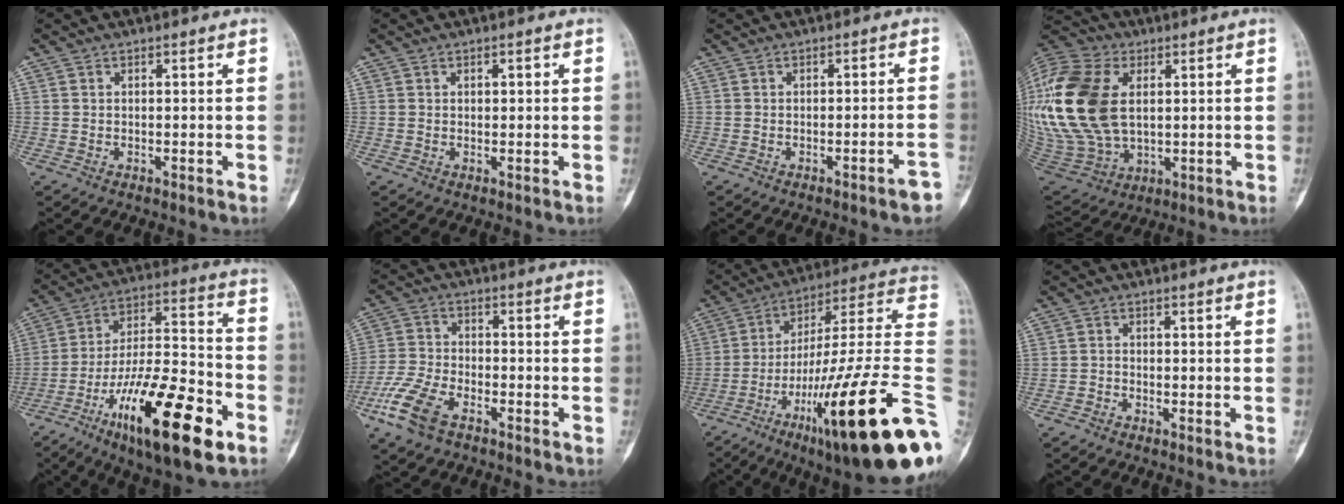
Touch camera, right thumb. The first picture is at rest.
{"total": 1.1, "force": [0.4, 0.7, 0.8], "torque": [-0.003, 0.001, 0.006]}
{"total": 3.0, "force": [-2.0, 0.3, 2.3], "torque": [-0.027, 0.018, -0.024]}
{"total": 28.5, "force": [4.7, 18.4, 21.2], "torque": [-0.487, 0.003, 0.100]}
{"total": 24.6, "force": [-12.0, 7.1, 20.3], "torque": [-0.344, 0.055, -0.200]}
{"total": 10.4, "force": [-6.1, 5.1, 6.7], "torque": [-0.150, 0.015, -0.125]}
{"total": 30.5, "force": [-9.8, 4.3, 28.5], "torque": [-0.354, 0.060, -0.152]}
{"total": 1.2, "force": [-1.0, 0.7, 0.2], "torque": [0.000, 0.006, -0.025]}